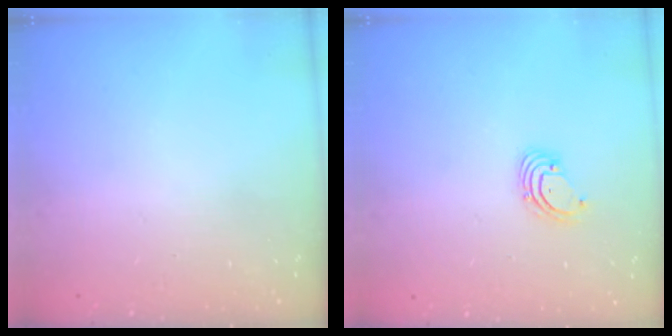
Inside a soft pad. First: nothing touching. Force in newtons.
{"total": 1.8, "press": 1.8, "slide": 0.2}